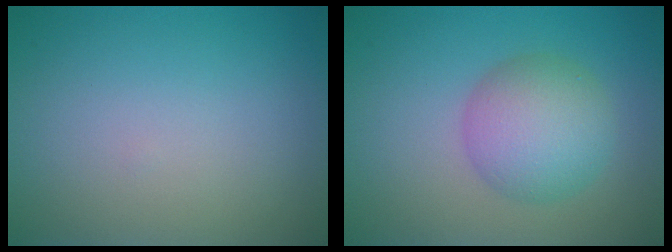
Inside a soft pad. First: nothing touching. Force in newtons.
{"total": 5.2, "press": 5.2, "slide": 0.3}